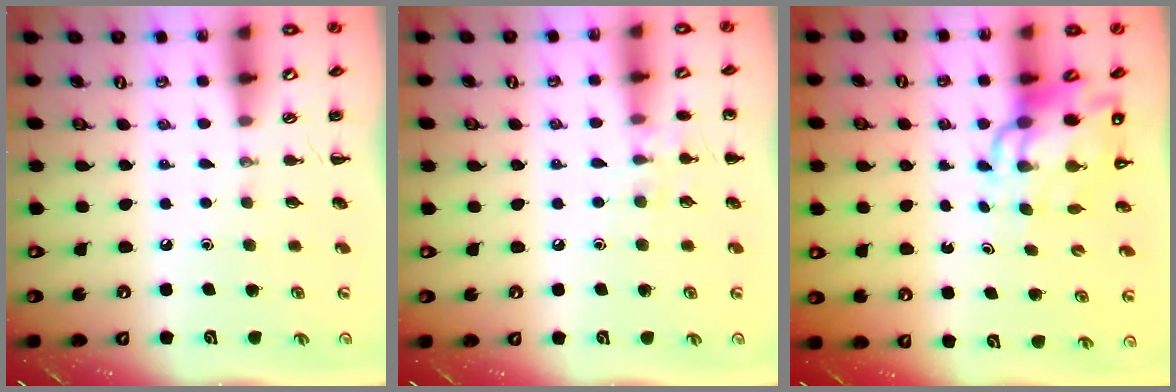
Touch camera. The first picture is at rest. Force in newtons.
{"total": 7.4, "press": 7.1, "slide": 2.1}
{"total": 11.2, "press": 10.7, "slide": 3.4}